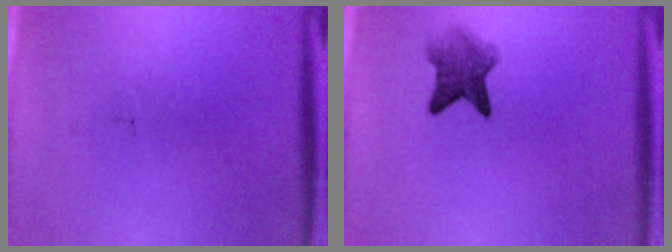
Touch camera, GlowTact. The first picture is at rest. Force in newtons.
{"total": 4.7}